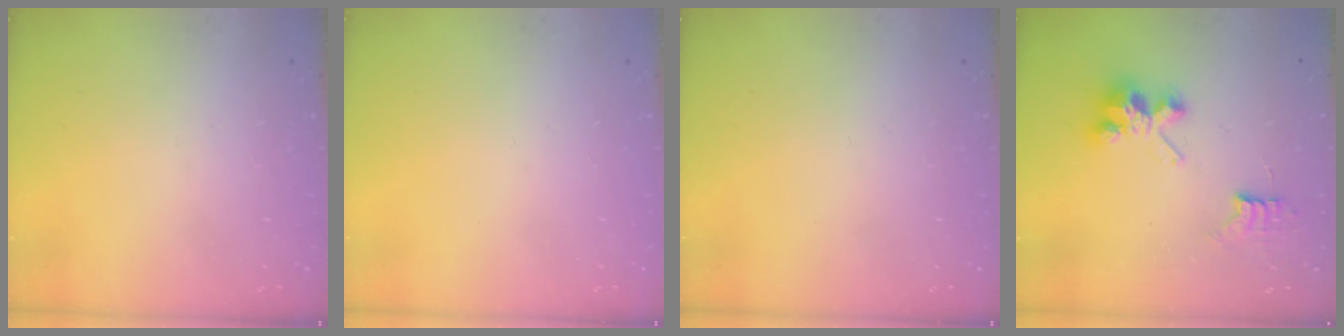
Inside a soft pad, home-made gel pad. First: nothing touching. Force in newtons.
{"total": 0.0}
{"total": 0.0}
{"total": 7.9, "press": 7.9, "slide": 0.6}